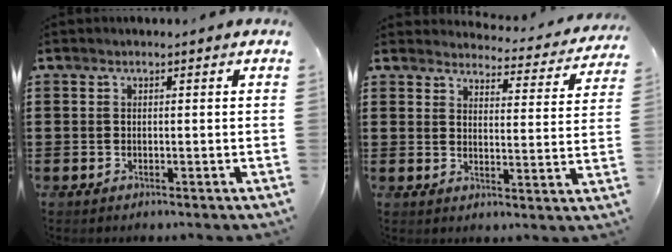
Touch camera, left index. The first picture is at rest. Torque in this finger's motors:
{"motor_torque": [0.90, -0.90, 0.32, 0.00]}